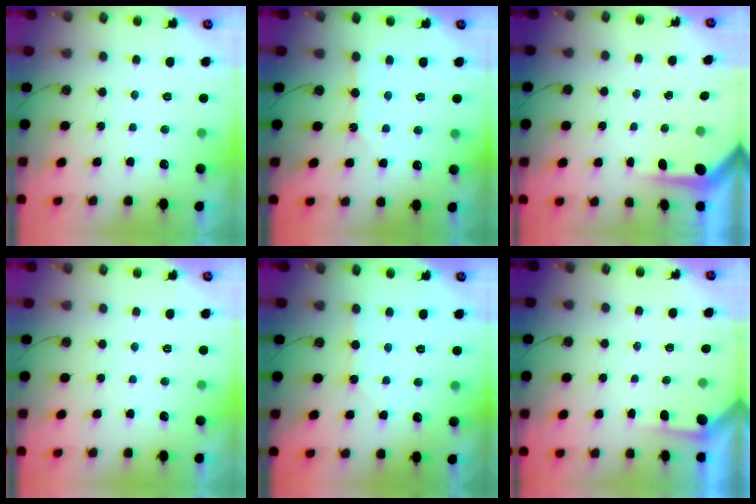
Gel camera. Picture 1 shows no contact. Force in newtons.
{"total": 2.8, "press": 2.7, "slide": 0.4}
{"total": 3.8, "press": 3.8, "slide": 0.4}
{"total": 0.0}
{"total": 2.6, "press": 2.5, "slide": 0.5}
{"total": 1.7, "press": 1.7, "slide": 0.2}